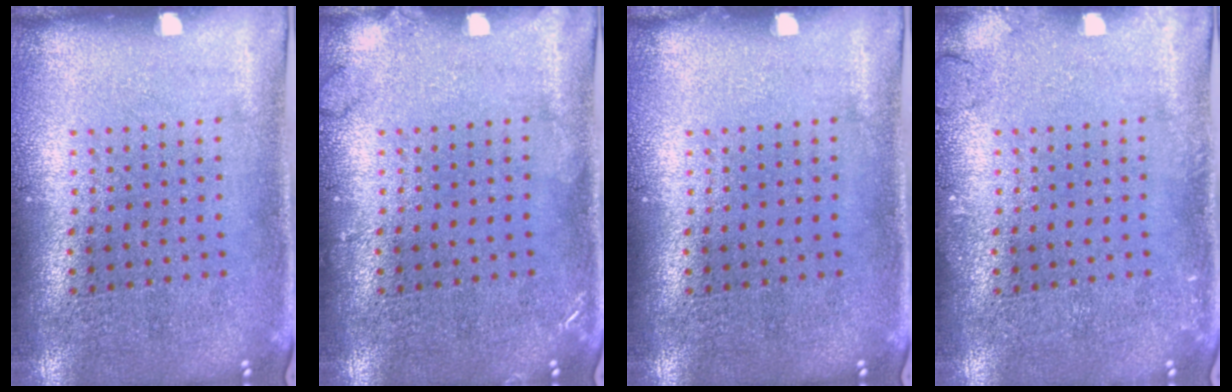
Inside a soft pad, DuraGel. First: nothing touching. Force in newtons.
{"total": 1.1, "press": 1.1, "slide": 0.1}
{"total": 0.0}
{"total": 1.2, "press": 1.2, "slide": 0.2}